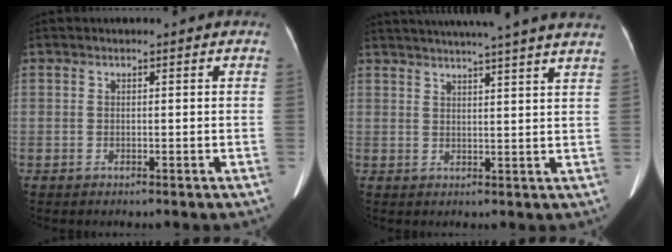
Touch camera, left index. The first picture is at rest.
{"total": 19.3, "force": [17.0, -0.9, 9.0], "torque": [-0.145, 0.002, 0.215]}